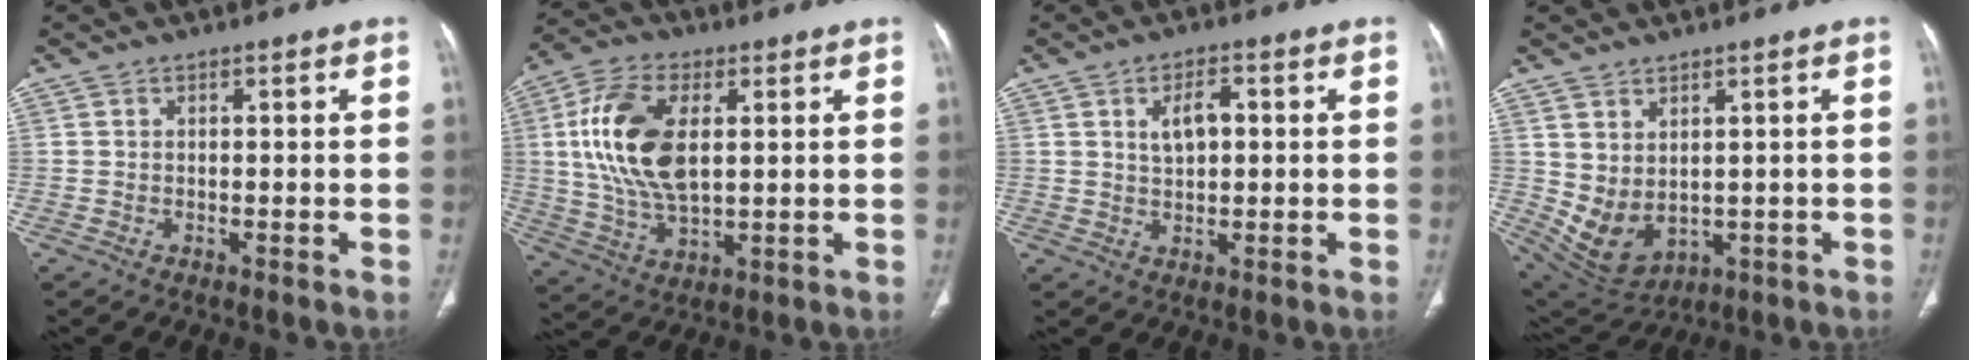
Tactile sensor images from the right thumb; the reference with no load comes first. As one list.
[{"total": 15.9, "force": [2.9, 8.5, 13.2], "torque": [-0.264, -0.001, 0.059]}, {"total": 4.8, "force": [1.1, 2.5, 3.9], "torque": [-0.061, 0.002, 0.022]}, {"total": 8.2, "force": [1.0, 5.4, 6.1], "torque": [-0.101, -0.011, 0.052]}]